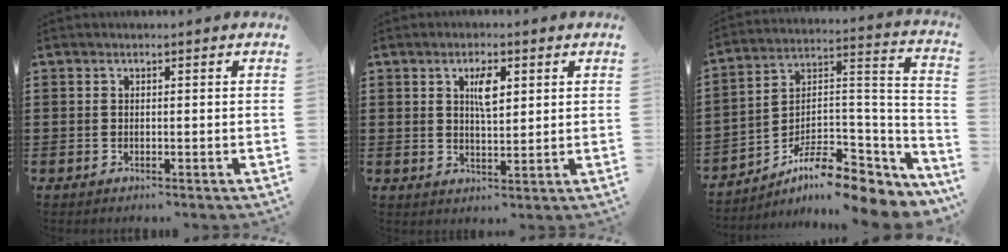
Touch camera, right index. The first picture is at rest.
{"total": 4.2, "force": [1.5, 1.5, 3.6], "torque": [-0.060, 0.001, 0.021]}
{"total": 9.4, "force": [-7.2, 3.0, 5.3], "torque": [-0.088, 0.010, -0.137]}